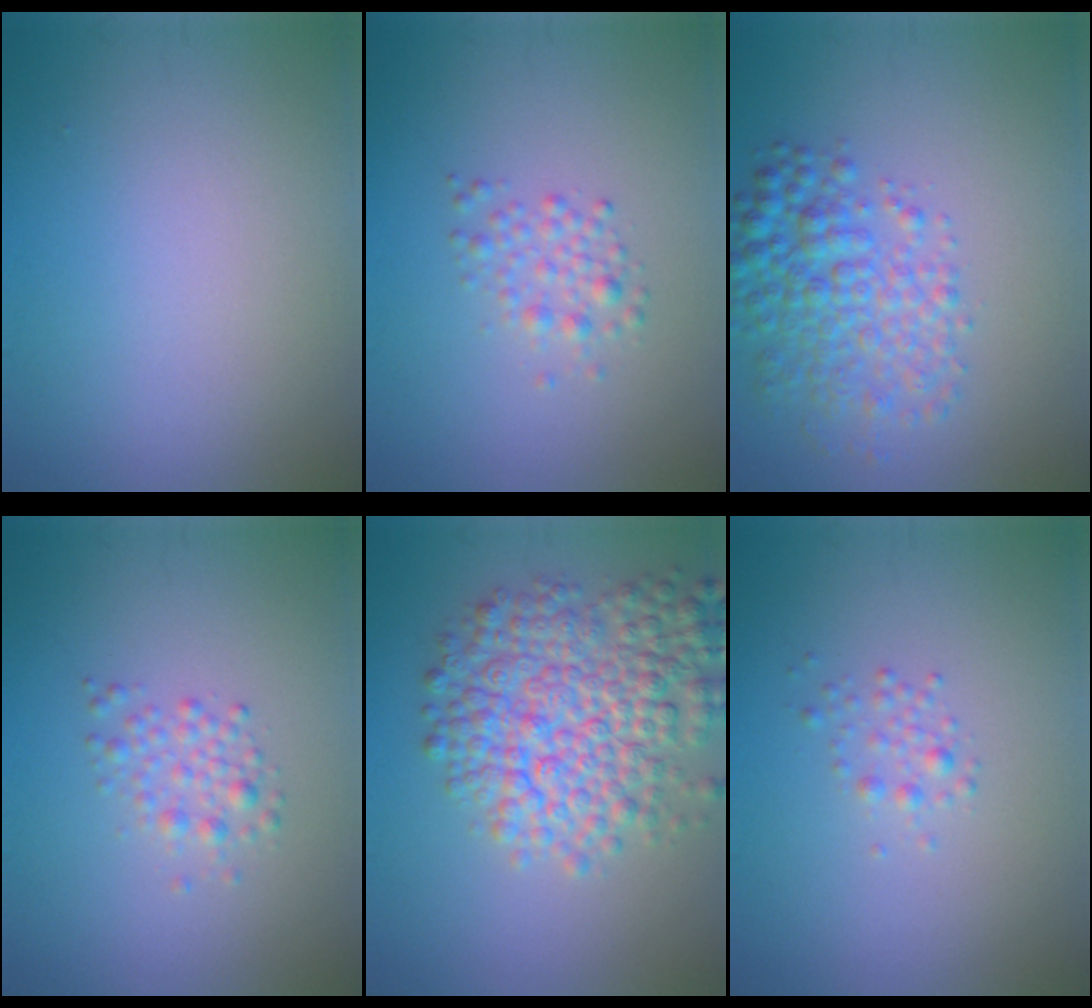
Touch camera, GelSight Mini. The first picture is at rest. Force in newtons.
{"total": 1.8, "press": 1.8, "slide": 0.0}
{"total": 4.8, "press": 4.8, "slide": 0.1}
{"total": 1.8, "press": 1.8, "slide": 0.0}
{"total": 7.9, "press": 7.9, "slide": 0.3}
{"total": 1.2, "press": 1.2, "slide": 0.0}